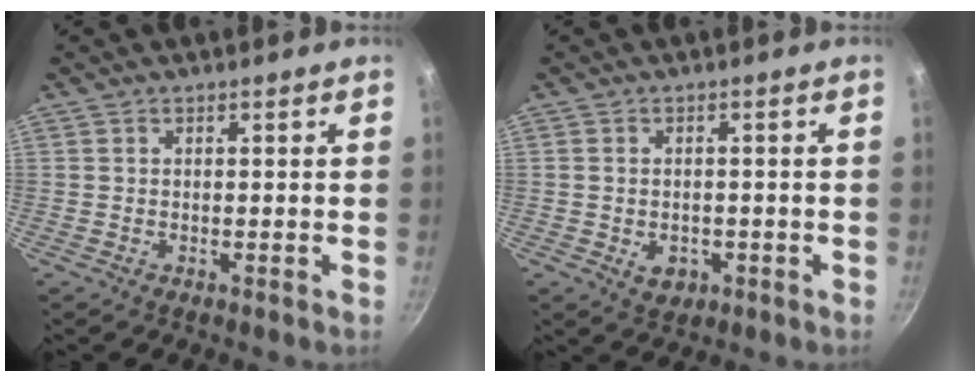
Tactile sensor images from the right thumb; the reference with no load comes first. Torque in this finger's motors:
{"motor_torque": [-0.29, 0.21, 0.18, 0.15, -0.04]}